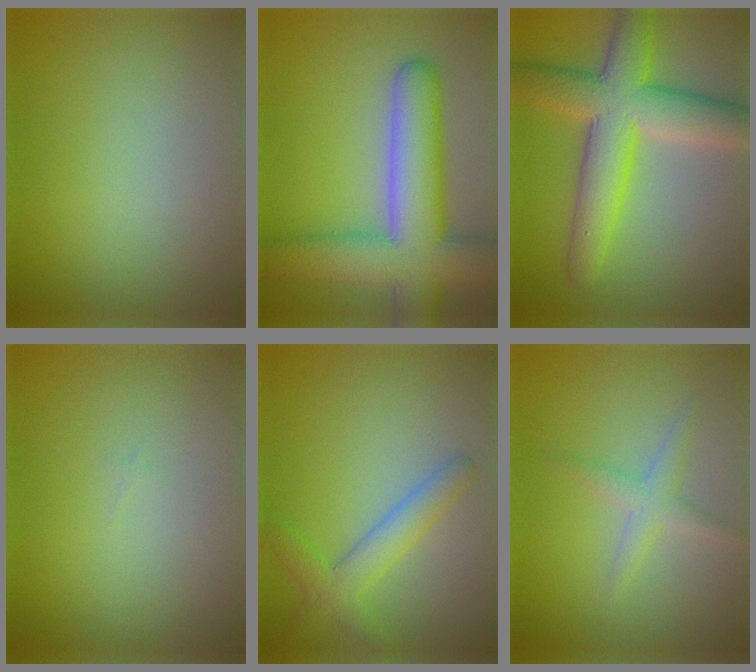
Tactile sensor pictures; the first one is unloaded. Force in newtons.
{"total": 10.6, "press": 10.6, "slide": 0.6}
{"total": 8.3, "press": 8.3, "slide": 0.1}
{"total": 0.0}
{"total": 2.2, "press": 2.2, "slide": 0.2}
{"total": 2.0, "press": 2.0, "slide": 0.1}